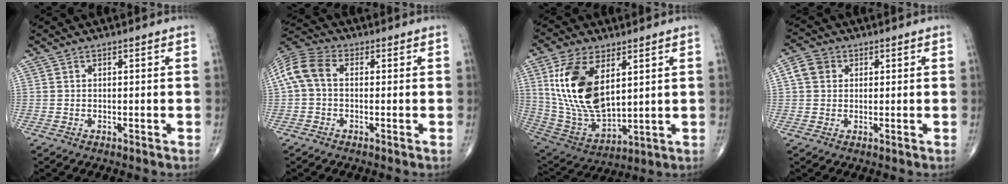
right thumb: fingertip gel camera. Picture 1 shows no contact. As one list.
[{"total": 7.7, "force": [0.3, 5.1, 5.8], "torque": [-0.124, 0.024, -0.004]}, {"total": 18.5, "force": [5.7, 9.6, 14.8], "torque": [-0.279, -0.027, 0.124]}, {"total": 4.3, "force": [1.0, 3.7, 2.0], "torque": [-0.027, 0.008, 0.014]}]